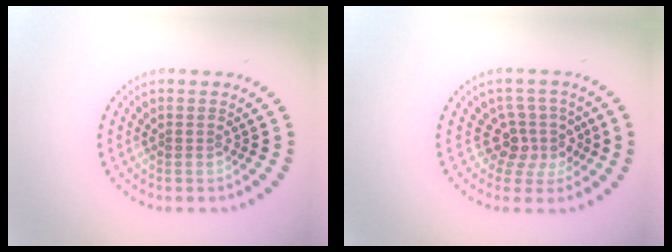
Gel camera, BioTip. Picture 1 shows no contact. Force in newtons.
{"total": 3.0, "press": 2.4, "slide": 1.9}